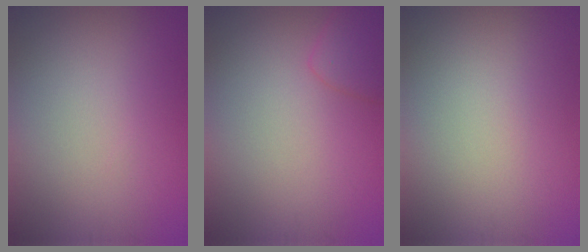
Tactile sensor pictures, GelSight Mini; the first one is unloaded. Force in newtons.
{"total": 2.4, "press": 2.4, "slide": 0.2}
{"total": 0.0}